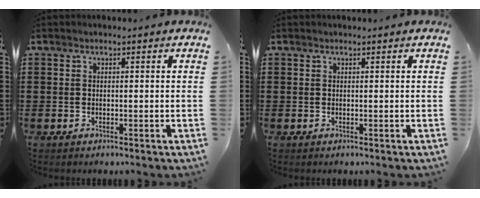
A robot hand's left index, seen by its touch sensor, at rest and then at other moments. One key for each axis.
{"total": 0.0}